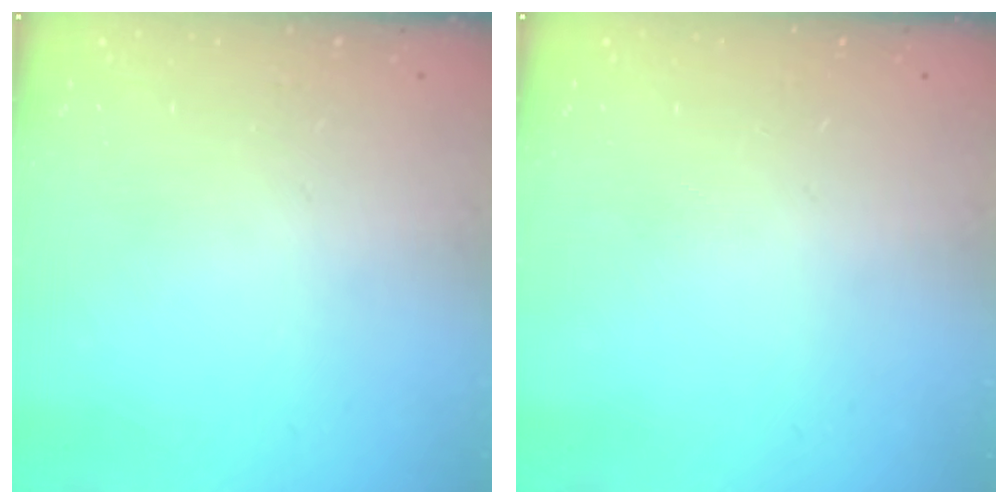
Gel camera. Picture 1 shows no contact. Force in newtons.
{"total": 0.0}